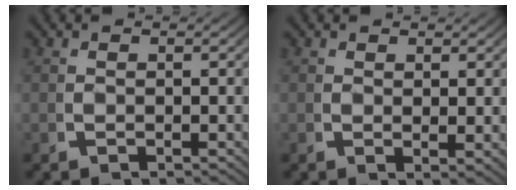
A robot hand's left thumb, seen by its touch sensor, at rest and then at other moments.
{"total": 1.2, "force": [0.8, 0.1, 1.0], "torque": [-0.013, -0.007, 0.015]}